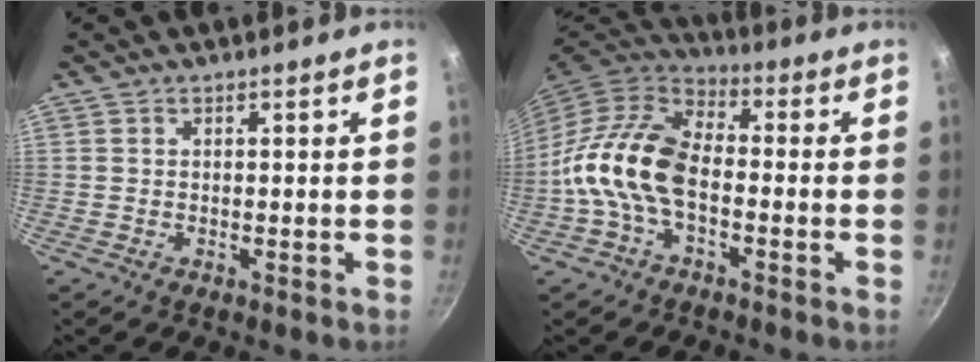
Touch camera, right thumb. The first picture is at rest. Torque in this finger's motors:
{"motor_torque": [2.55, 2.45, 1.63, -1.00, 0.49]}